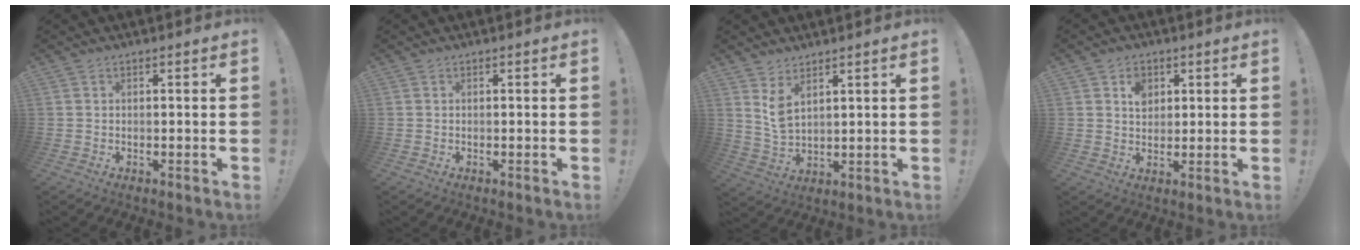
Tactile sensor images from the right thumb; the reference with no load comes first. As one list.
[{"total": 0.0}, {"total": 5.8, "force": [3.9, 2.4, 3.5], "torque": [-0.061, -0.025, 0.074]}, {"total": 5.3, "force": [2.4, 4.2, 2.2], "torque": [-0.016, -0.012, 0.039]}]